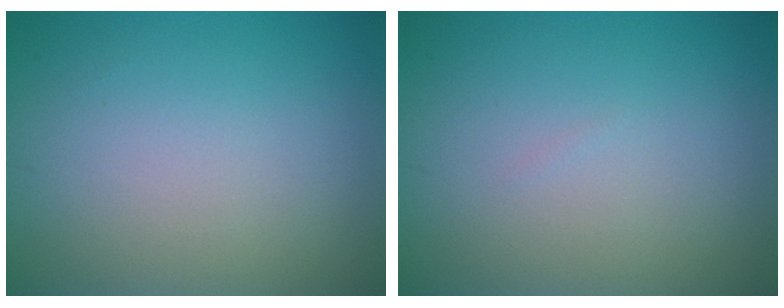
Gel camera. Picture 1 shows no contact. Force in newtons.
{"total": 0.0}